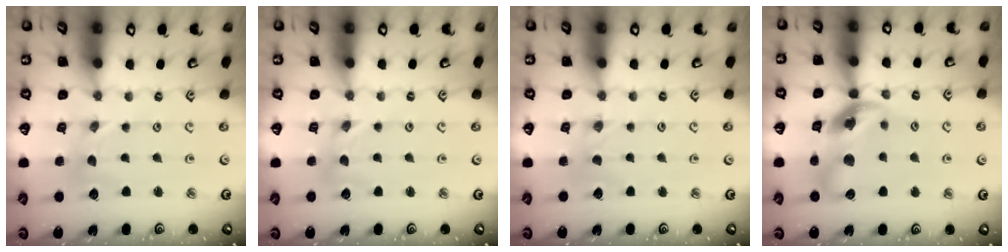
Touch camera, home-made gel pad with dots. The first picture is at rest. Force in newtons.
{"total": 0.0}
{"total": 0.0}
{"total": 16.0, "press": 15.9, "slide": 2.1}